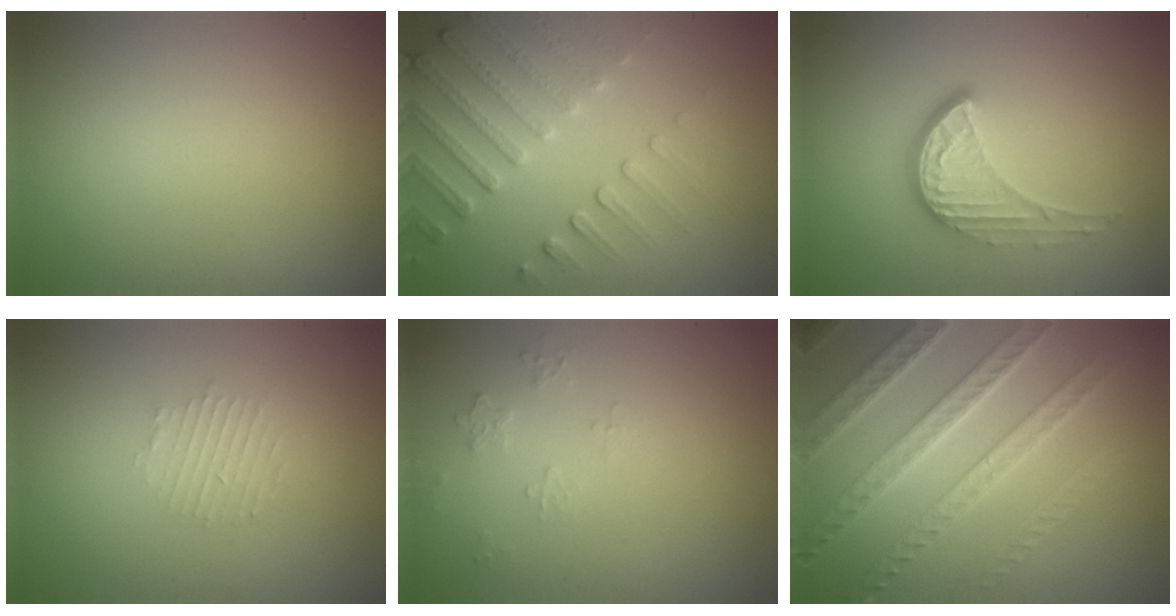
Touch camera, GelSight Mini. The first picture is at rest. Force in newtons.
{"total": 4.7, "press": 3.6, "slide": 3.0}
{"total": 4.1, "press": 3.0, "slide": 2.8}
{"total": 1.6, "press": 1.5, "slide": 0.3}
{"total": 0.7, "press": 0.5, "slide": 0.5}
{"total": 7.9, "press": 5.5, "slide": 5.7}